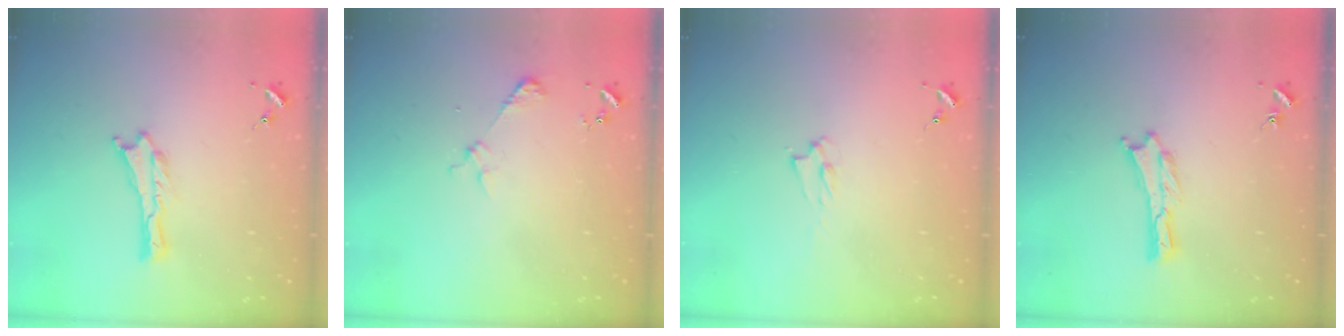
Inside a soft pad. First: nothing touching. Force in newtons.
{"total": 2.2, "press": 2.2, "slide": 0.2}
{"total": 1.4, "press": 1.3, "slide": 0.3}
{"total": 0.0}